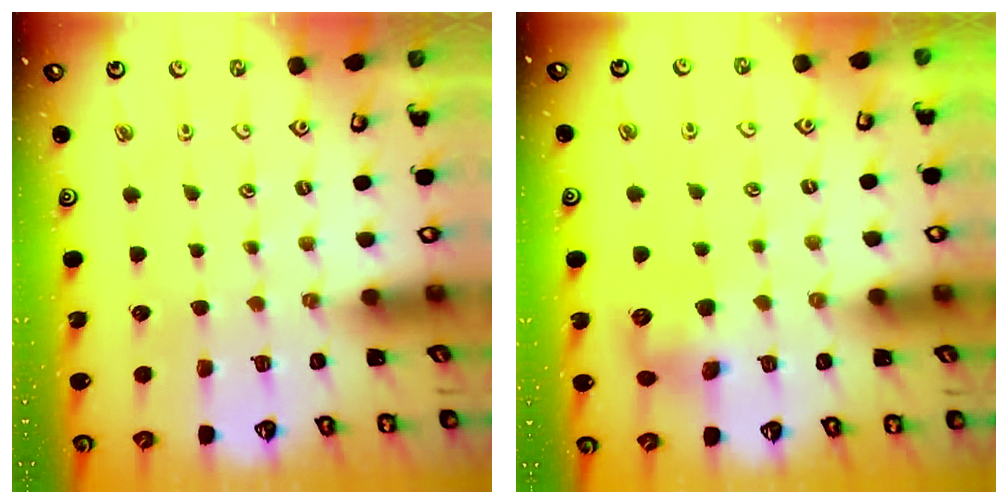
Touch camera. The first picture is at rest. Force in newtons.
{"total": 8.9, "press": 8.9, "slide": 0.4}